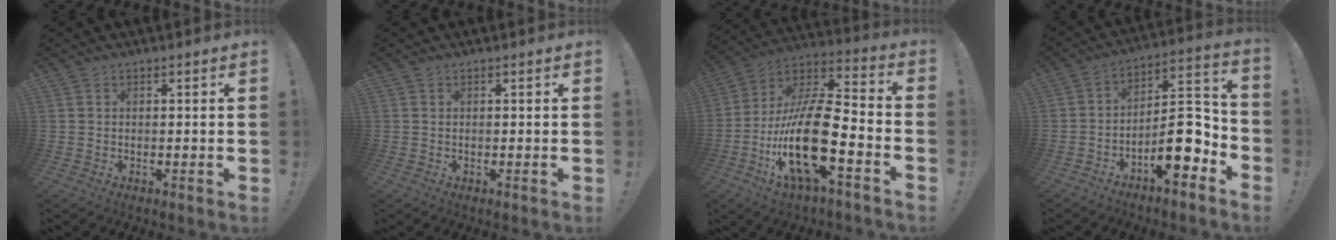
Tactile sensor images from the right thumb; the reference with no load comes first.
{"total": 0.0}
{"total": 23.3, "force": [-7.0, 7.8, 20.8], "torque": [-0.418, 0.026, -0.120]}
{"total": 13.5, "force": [-6.3, 5.2, 10.8], "torque": [-0.156, 0.032, -0.100]}